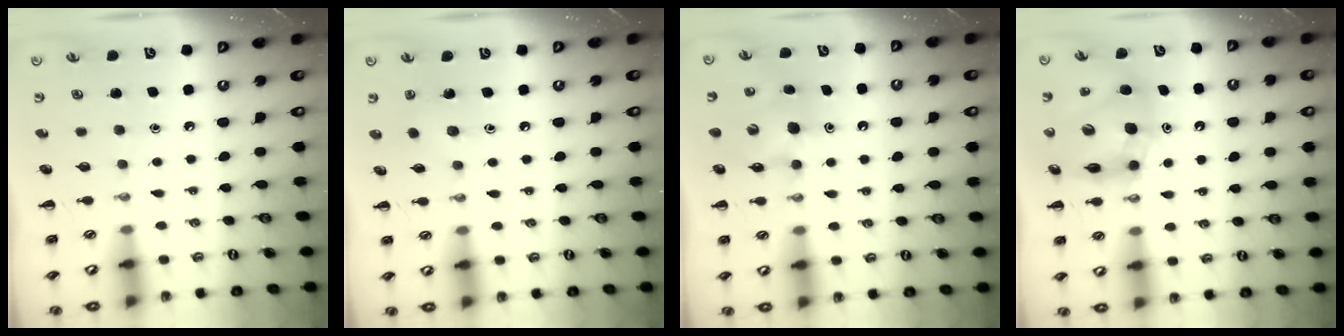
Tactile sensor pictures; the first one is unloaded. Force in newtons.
{"total": 2.6, "press": 2.5, "slide": 0.7}
{"total": 6.6, "press": 6.6, "slide": 0.6}
{"total": 11.3, "press": 10.8, "slide": 3.1}